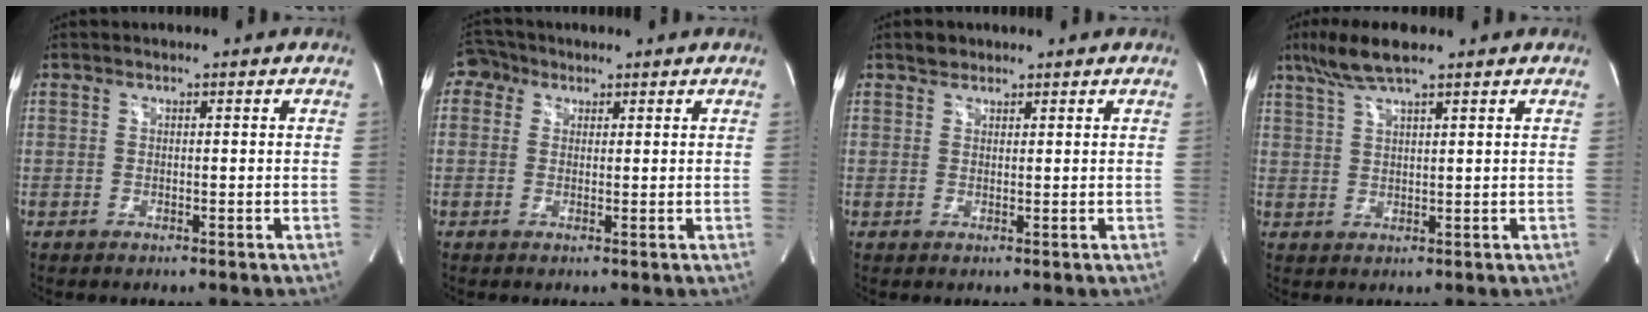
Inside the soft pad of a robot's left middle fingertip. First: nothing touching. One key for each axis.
{"total": 3.7, "fx": 1.7, "fy": 3.1, "fz": 1.0, "tx": -0.021, "ty": 0.018, "tz": 0.031}
{"total": 1.6, "fx": 1.3, "fy": 0.9, "fz": 0.2, "tx": -0.005, "ty": 0.004, "tz": 0.021}
{"total": 6.4, "fx": 4.8, "fy": 0.5, "fz": 4.3, "tx": -0.094, "ty": 0.015, "tz": 0.091}